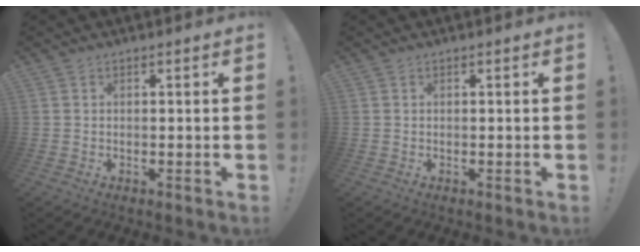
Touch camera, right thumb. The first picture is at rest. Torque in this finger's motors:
{"motor_torque": [0.00, 0.00, -0.03, 0.05, 0.00]}